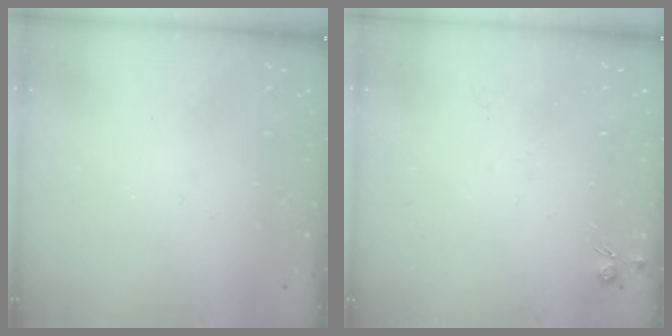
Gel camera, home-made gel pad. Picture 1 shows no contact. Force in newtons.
{"total": 4.7, "press": 4.7, "slide": 0.7}